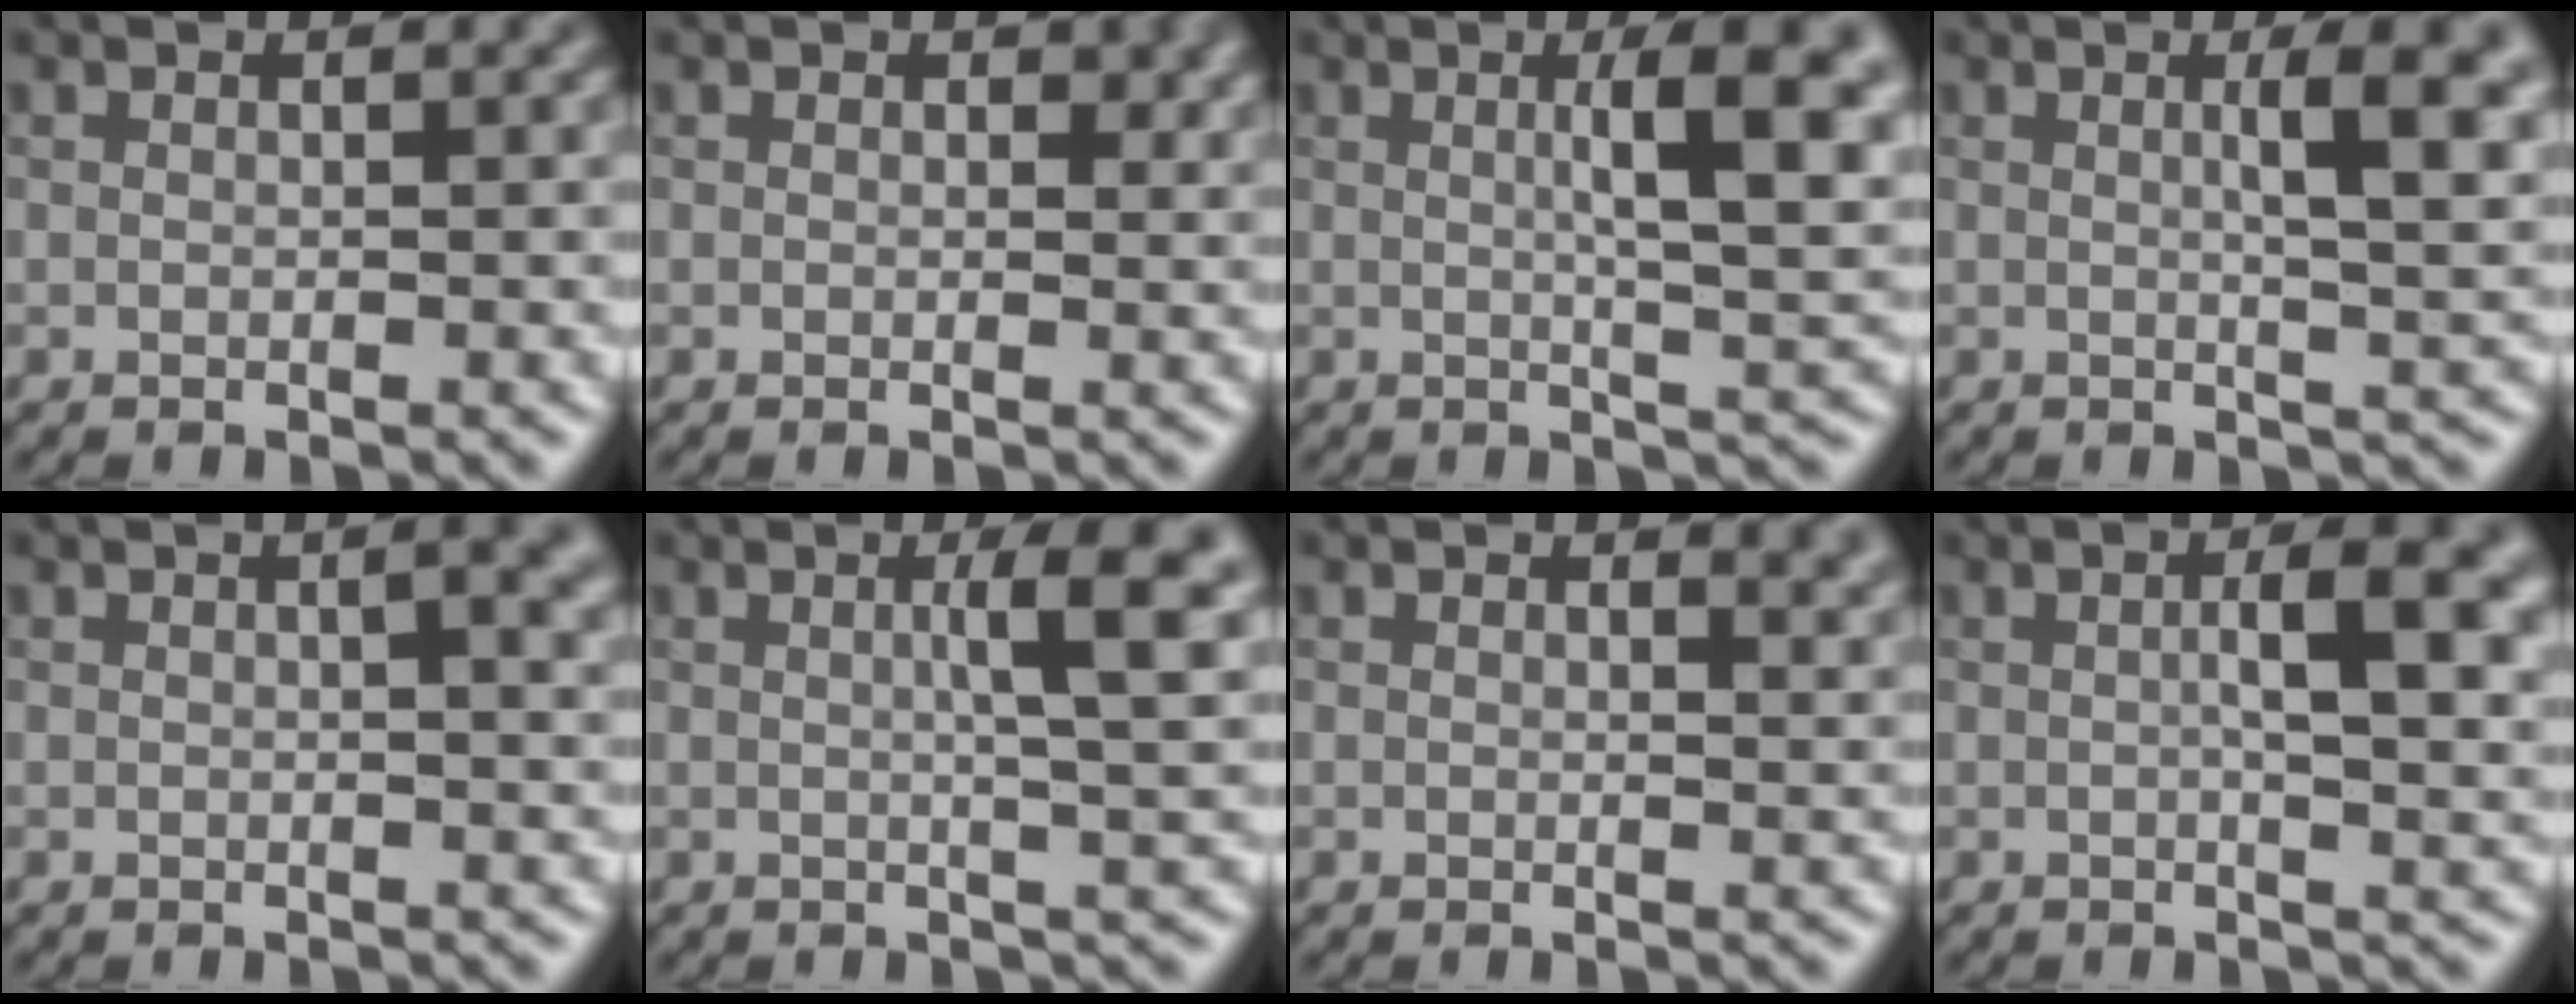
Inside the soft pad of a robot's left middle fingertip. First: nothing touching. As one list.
[{"total": 1.0, "force": [0.4, 0.6, 0.7], "torque": [-0.005, -0.003, 0.006]}, {"total": 8.1, "force": [1.7, 2.0, 7.7], "torque": [-0.091, 0.007, 0.024]}, {"total": 6.4, "force": [1.4, 1.7, 6.0], "torque": [-0.067, 0.007, 0.019]}, {"total": 3.9, "force": [1.0, 1.3, 3.5], "torque": [-0.034, 0.012, 0.008]}, {"total": 5.4, "force": [1.1, 0.9, 5.2], "torque": [-0.068, 0.009, 0.015]}, {"total": 2.6, "force": [1.7, 1.0, 1.7], "torque": [-0.009, -0.001, 0.021]}, {"total": 6.0, "force": [0.9, 1.5, 5.7], "torque": [-0.080, 0.006, 0.011]}]